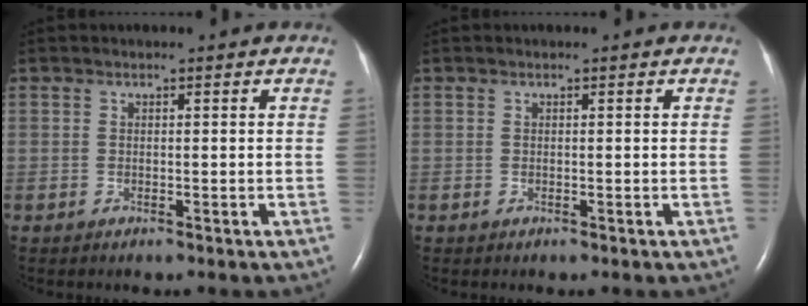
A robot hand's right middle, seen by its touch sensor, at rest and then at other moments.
{"total": 0.0}